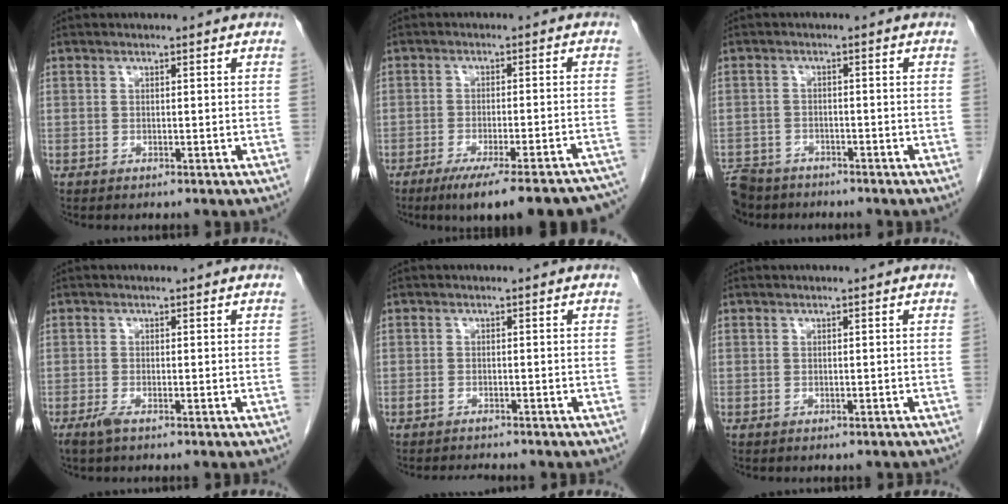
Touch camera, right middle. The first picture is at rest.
{"total": 19.7, "force": [-17.0, 1.8, 9.7], "torque": [-0.067, -0.003, -0.216]}
{"total": 7.9, "force": [-6.5, 4.2, 1.6], "torque": [-0.048, -0.006, -0.111]}
{"total": 1.5, "force": [-1.0, 0.2, 1.1], "torque": [-0.027, -0.004, -0.021]}
{"total": 2.6, "force": [-2.4, 0.4, 0.7], "torque": [-0.012, -0.005, -0.032]}
{"total": 1.2, "force": [-1.1, 0.4, 0.2], "torque": [-0.005, -0.002, -0.015]}